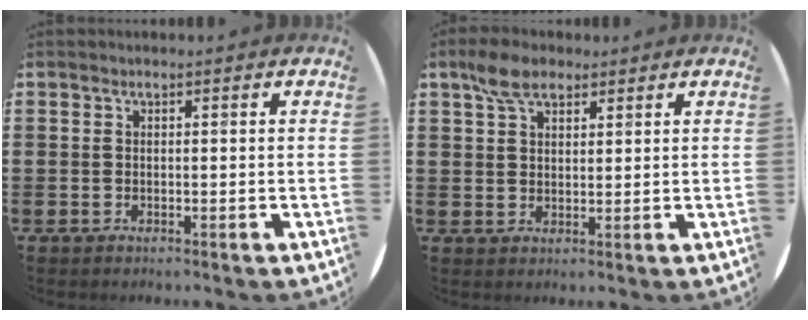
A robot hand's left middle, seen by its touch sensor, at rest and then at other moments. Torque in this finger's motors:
{"motor_torque": [0.27, -0.24, -0.09, -0.04]}